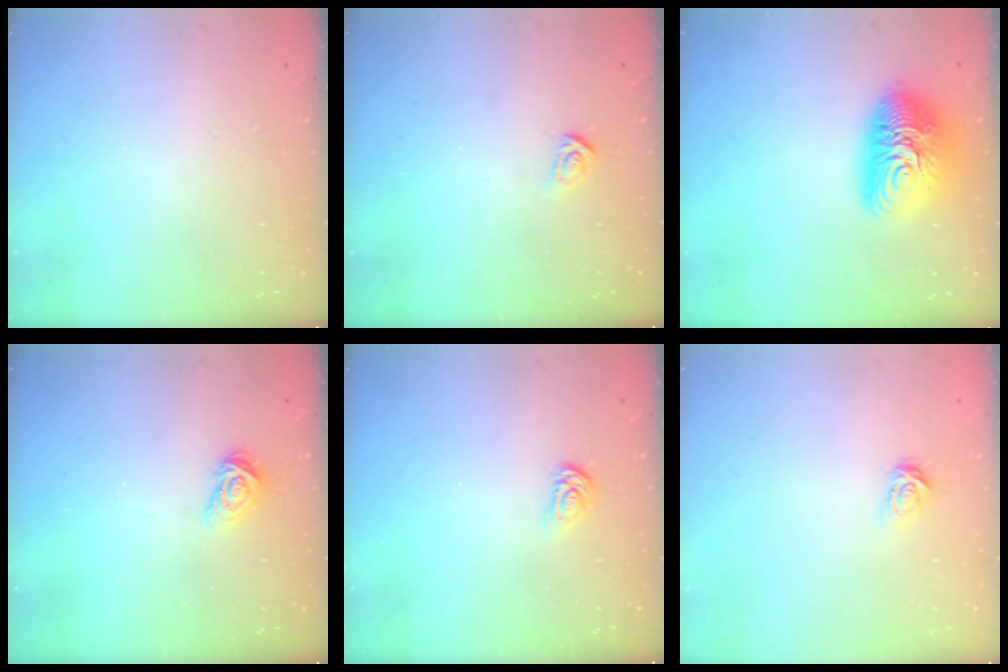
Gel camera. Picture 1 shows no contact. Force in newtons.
{"total": 3.0, "press": 2.9, "slide": 0.4}
{"total": 13.7, "press": 13.6, "slide": 1.1}
{"total": 5.0, "press": 4.9, "slide": 0.7}
{"total": 3.4, "press": 3.3, "slide": 0.5}
{"total": 3.8, "press": 3.8, "slide": 0.4}